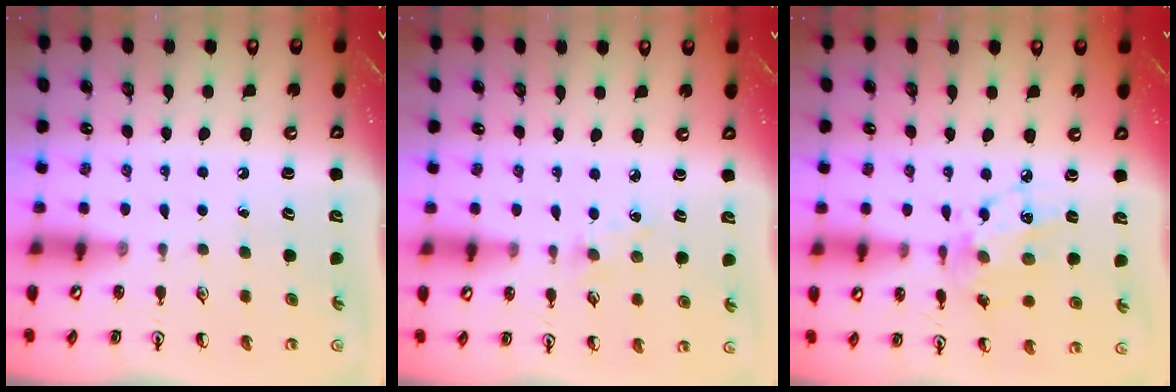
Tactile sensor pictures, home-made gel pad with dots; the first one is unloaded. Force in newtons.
{"total": 2.2, "press": 2.2, "slide": 0.4}
{"total": 11.4, "press": 11.4, "slide": 0.7}